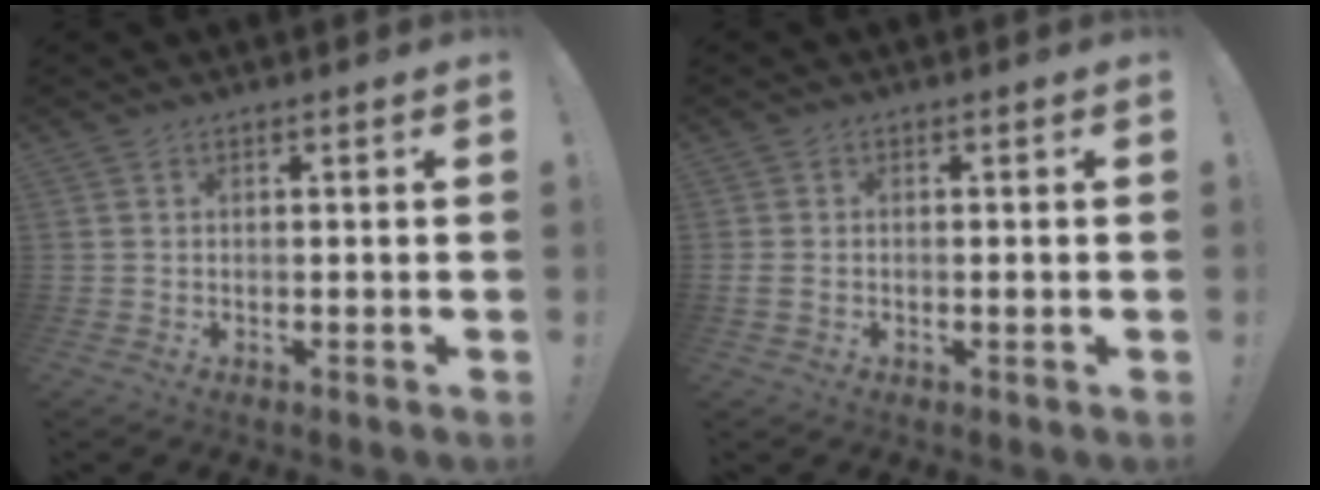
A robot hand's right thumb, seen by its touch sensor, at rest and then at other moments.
{"total": 2.2, "force": [-0.4, 1.2, 1.7], "torque": [-0.028, 0.005, -0.004]}